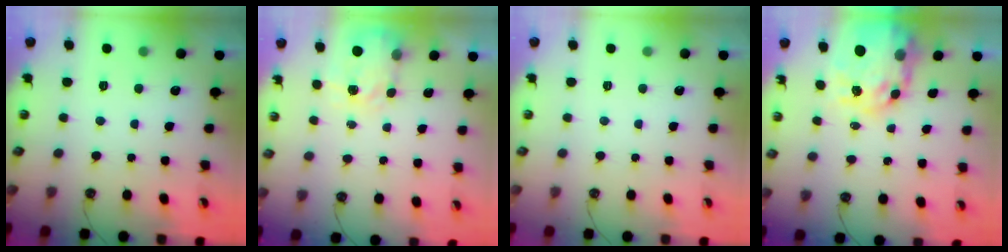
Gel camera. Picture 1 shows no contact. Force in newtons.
{"total": 3.7, "press": 3.6, "slide": 0.7}
{"total": 0.0}
{"total": 13.7, "press": 13.6, "slide": 1.2}